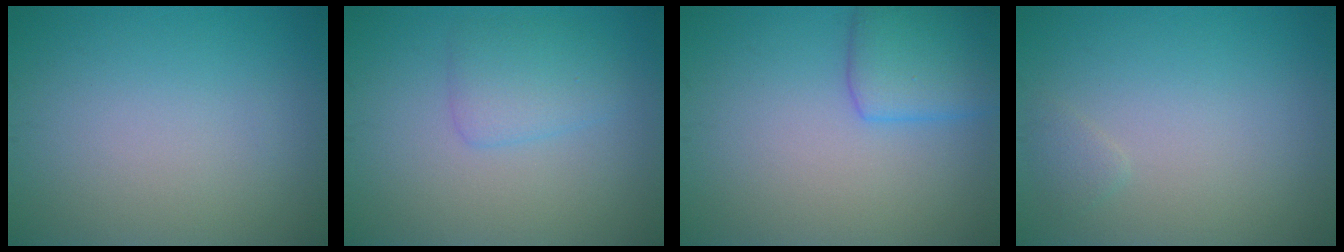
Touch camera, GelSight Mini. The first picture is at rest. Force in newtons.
{"total": 2.5, "press": 2.5, "slide": 0.2}
{"total": 4.1, "press": 4.1, "slide": 0.1}
{"total": 0.8, "press": 0.8, "slide": 0.1}